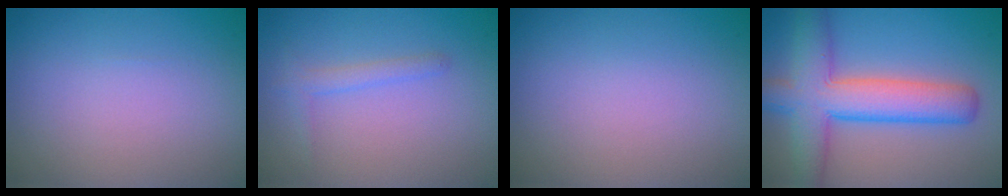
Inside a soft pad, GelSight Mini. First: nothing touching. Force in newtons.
{"total": 1.3, "press": 1.3, "slide": 0.0}
{"total": 0.0}
{"total": 7.8, "press": 7.8, "slide": 0.4}